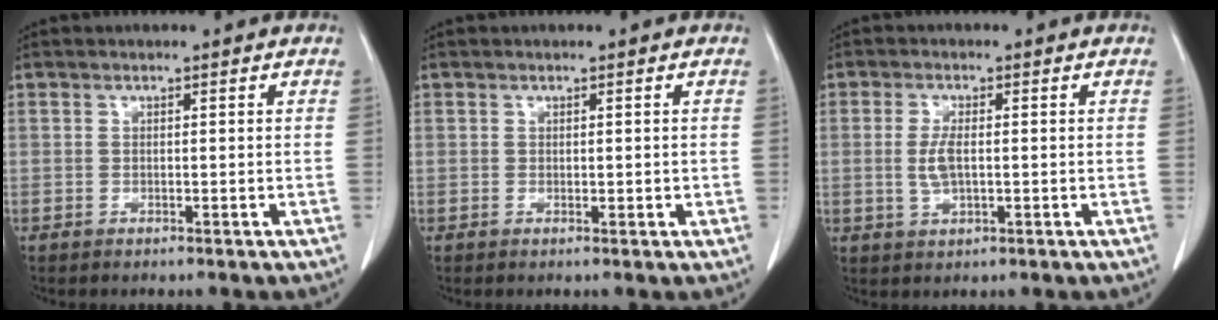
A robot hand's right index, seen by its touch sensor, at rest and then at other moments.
{"total": 0.8, "force": [0.0, 0.5, 0.6], "torque": [-0.008, -0.002, 0.002]}
{"total": 3.7, "force": [-0.2, 1.3, 3.5], "torque": [-0.081, -0.003, -0.002]}